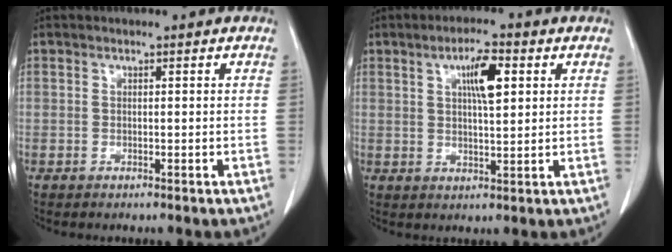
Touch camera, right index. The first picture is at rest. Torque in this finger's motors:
{"motor_torque": [0.19, 0.13, 0.16, 0.06]}